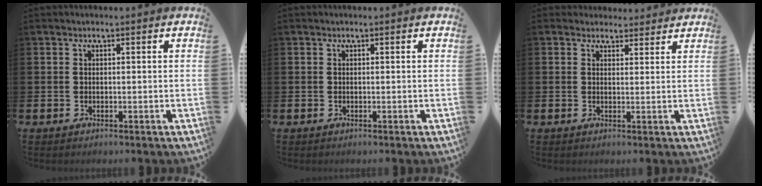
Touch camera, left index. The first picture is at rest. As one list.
[{"total": 0.0}, {"total": 2.9, "force": [2.6, 1.1, -0.1], "torque": [0.005, -0.009, 0.047]}]